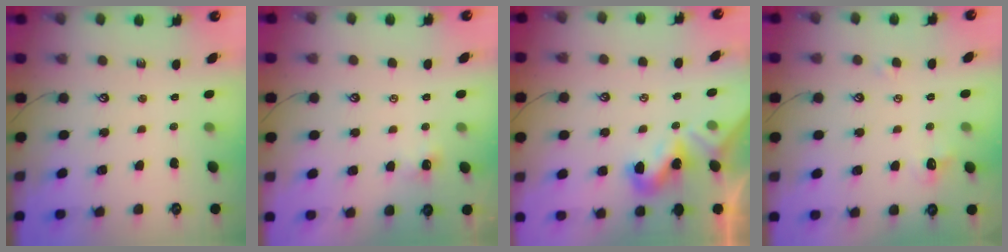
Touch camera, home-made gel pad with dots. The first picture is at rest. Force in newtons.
{"total": 2.3, "press": 2.3, "slide": 0.2}
{"total": 2.0, "press": 2.0, "slide": 0.5}
{"total": 1.2, "press": 0.9, "slide": 0.8}